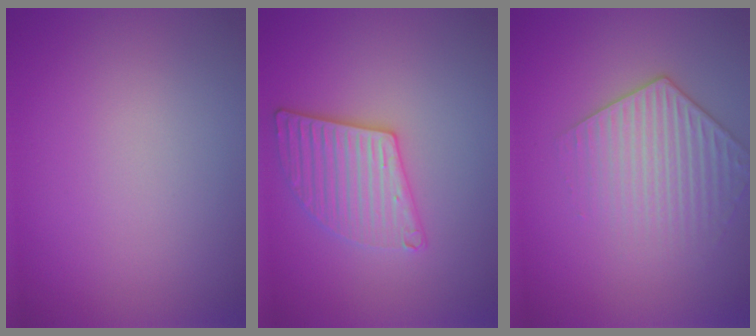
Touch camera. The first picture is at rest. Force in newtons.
{"total": 3.2, "press": 3.1, "slide": 0.8}
{"total": 3.2, "press": 3.0, "slide": 0.9}